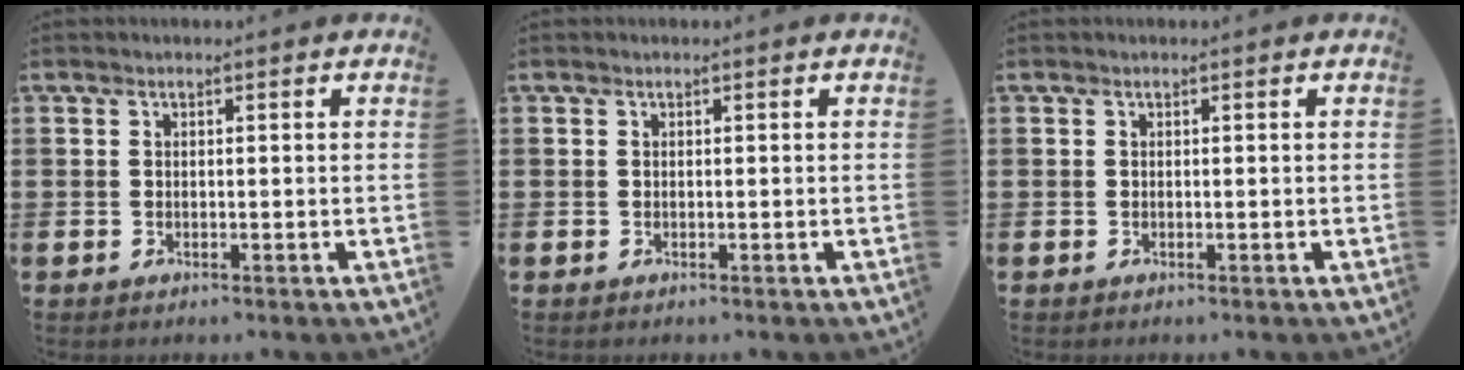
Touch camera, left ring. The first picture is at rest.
{"total": 0.0}
{"total": 0.0}